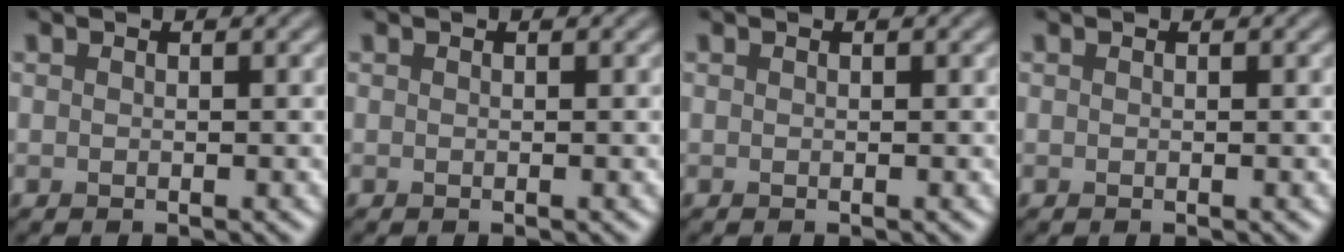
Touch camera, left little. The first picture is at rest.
{"total": 0.0}
{"total": 0.0}
{"total": 0.0}